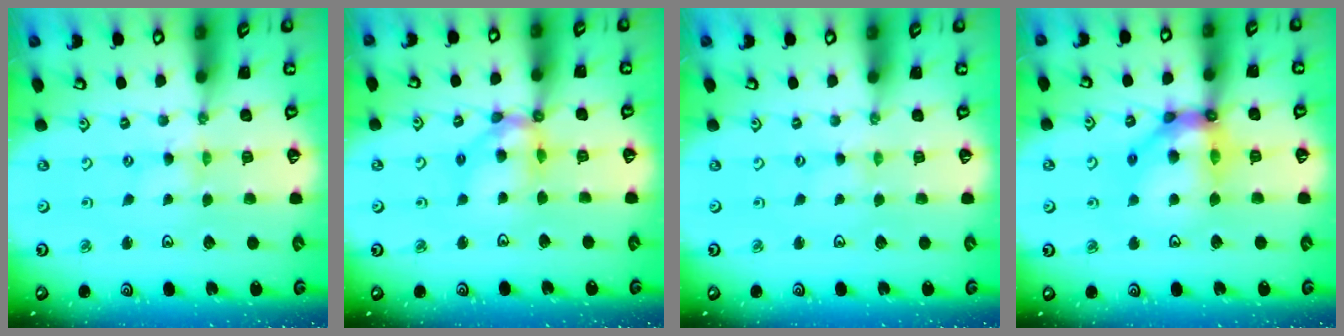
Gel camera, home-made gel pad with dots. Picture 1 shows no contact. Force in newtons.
{"total": 12.5, "press": 12.4, "slide": 1.6}
{"total": 0.7, "press": 0.7, "slide": 0.1}
{"total": 14.4, "press": 14.2, "slide": 2.0}